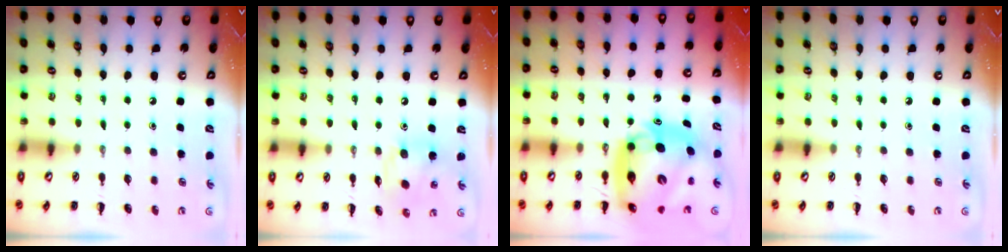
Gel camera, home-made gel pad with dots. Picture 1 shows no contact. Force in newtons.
{"total": 11.0, "press": 10.8, "slide": 2.4}
{"total": 16.4, "press": 15.7, "slide": 4.7}
{"total": 0.0}